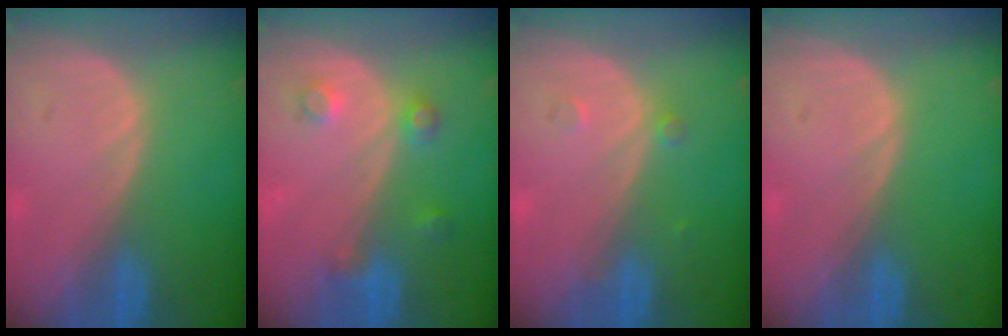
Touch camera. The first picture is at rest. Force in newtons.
{"total": 3.6, "press": 3.4, "slide": 1.3}
{"total": 1.3, "press": 1.3, "slide": 0.1}
{"total": 0.0}